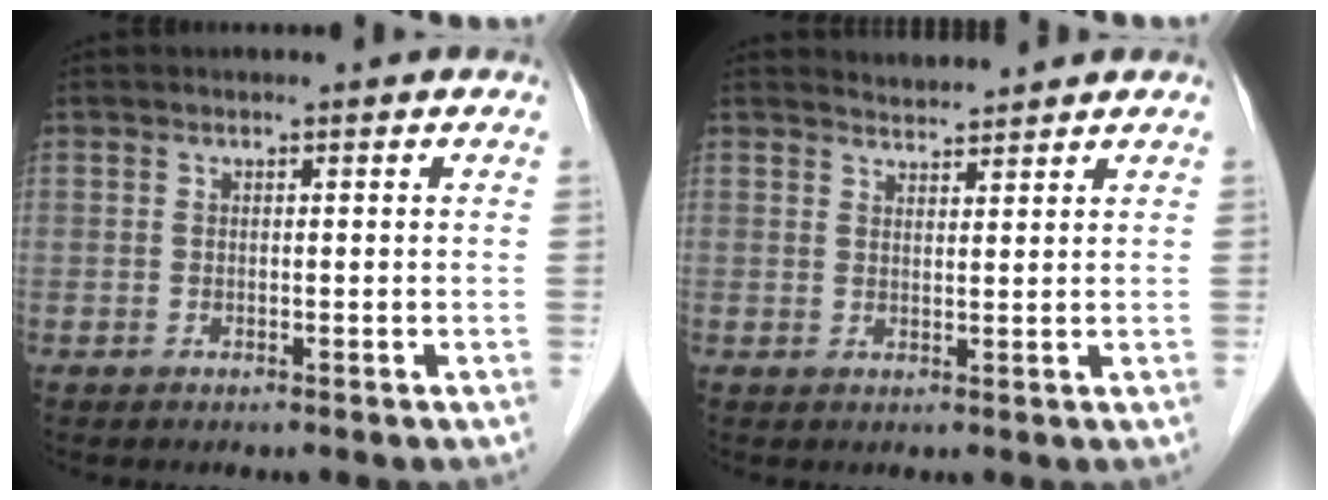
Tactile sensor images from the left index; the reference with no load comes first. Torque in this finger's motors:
{"motor_torque": [0.06, -0.25, -0.06, -0.03]}